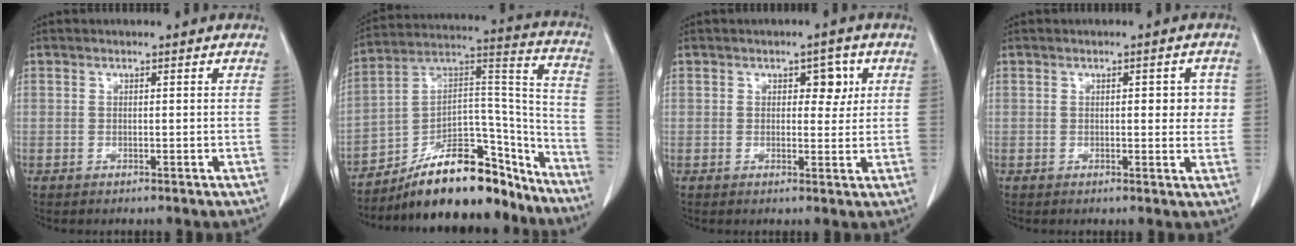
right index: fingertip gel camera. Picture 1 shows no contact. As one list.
[{"total": 20.5, "force": [-16.7, 6.8, 9.7], "torque": [-0.142, 0.052, -0.272]}, {"total": 3.5, "force": [1.2, 2.0, 2.6], "torque": [-0.028, 0.008, 0.016]}, {"total": 4.0, "force": [0.7, 1.6, 3.6], "torque": [-0.034, 0.001, 0.005]}]